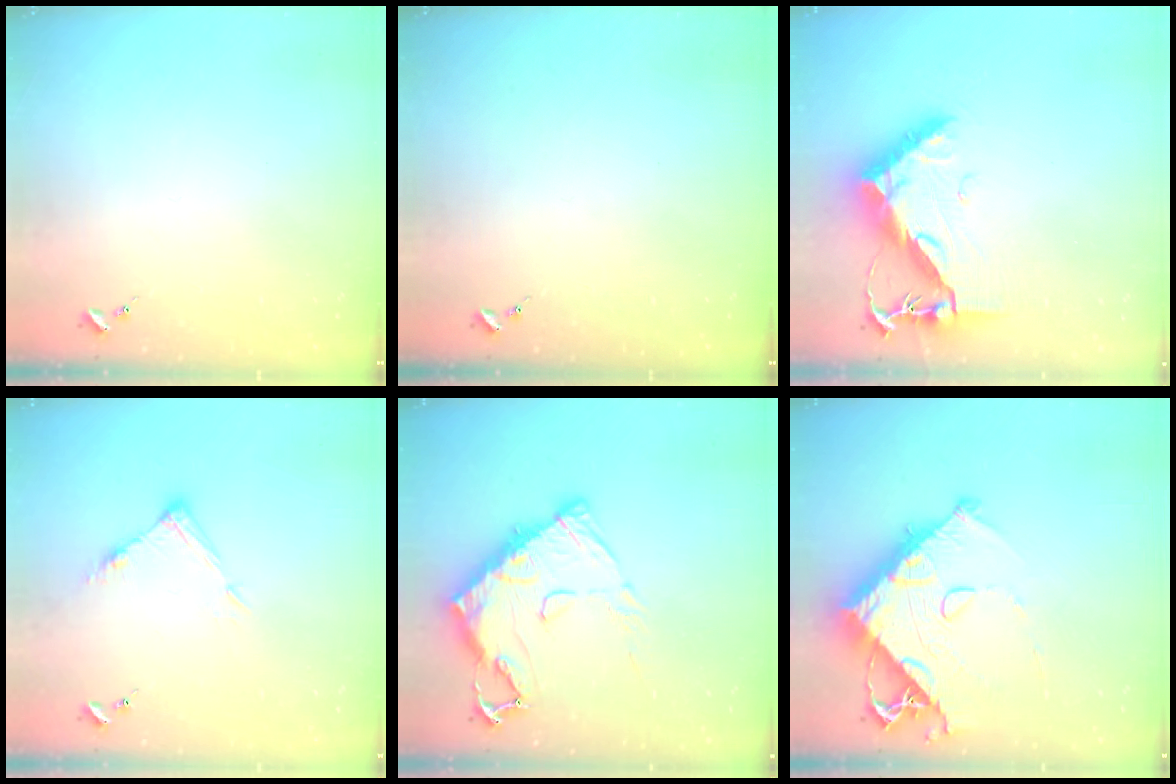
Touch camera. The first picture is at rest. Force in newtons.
{"total": 0.0}
{"total": 13.2, "press": 13.2, "slide": 1.2}
{"total": 8.0, "press": 8.0, "slide": 0.4}
{"total": 15.5, "press": 15.5, "slide": 1.4}
{"total": 14.7, "press": 14.6, "slide": 1.5}